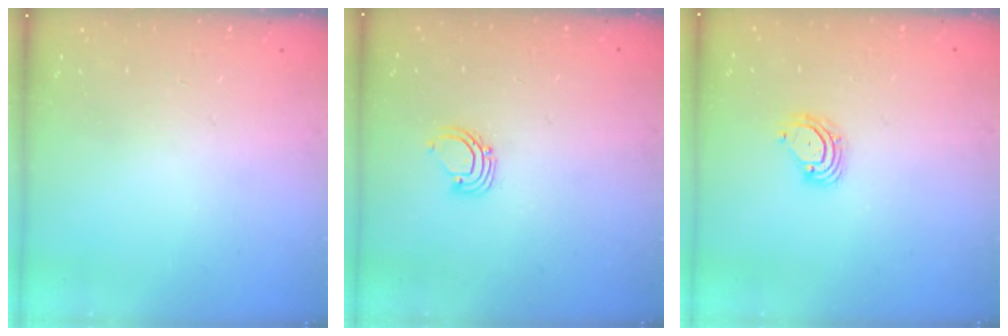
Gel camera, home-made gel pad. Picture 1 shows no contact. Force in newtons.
{"total": 2.6, "press": 2.6, "slide": 0.2}
{"total": 3.9, "press": 3.9, "slide": 0.3}